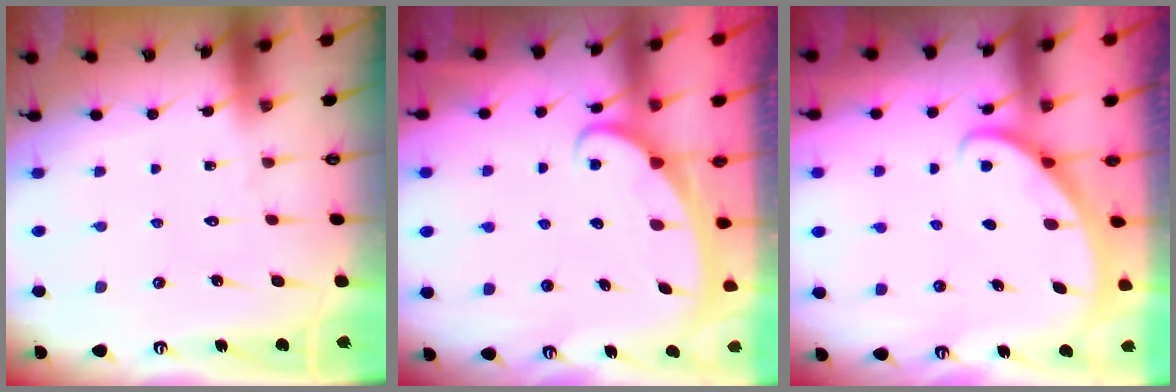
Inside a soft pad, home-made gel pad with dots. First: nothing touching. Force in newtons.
{"total": 2.5, "press": 2.5, "slide": 0.3}
{"total": 2.7, "press": 2.7, "slide": 0.1}